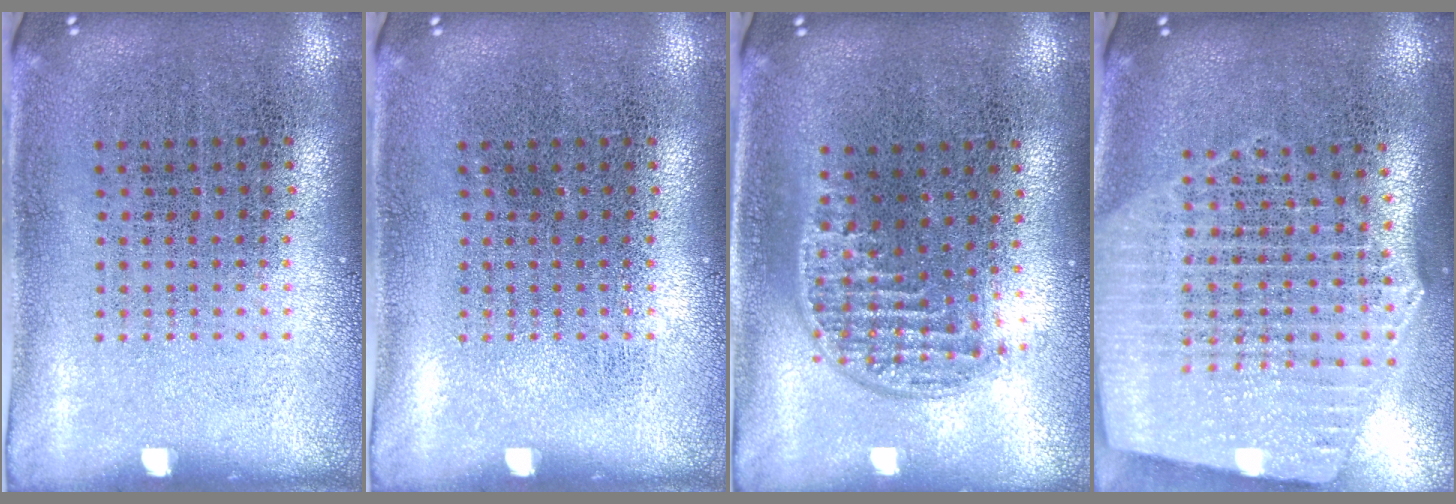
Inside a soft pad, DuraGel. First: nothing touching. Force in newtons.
{"total": 0.0}
{"total": 1.2, "press": 1.0, "slide": 0.6}
{"total": 2.7, "press": 2.3, "slide": 1.4}